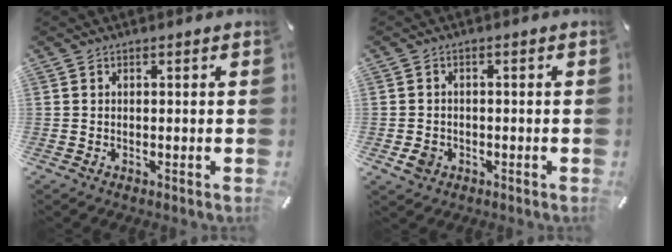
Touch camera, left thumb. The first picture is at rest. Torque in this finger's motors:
{"motor_torque": [0.23, 0.70, 0.21, 0.13, 0.06]}